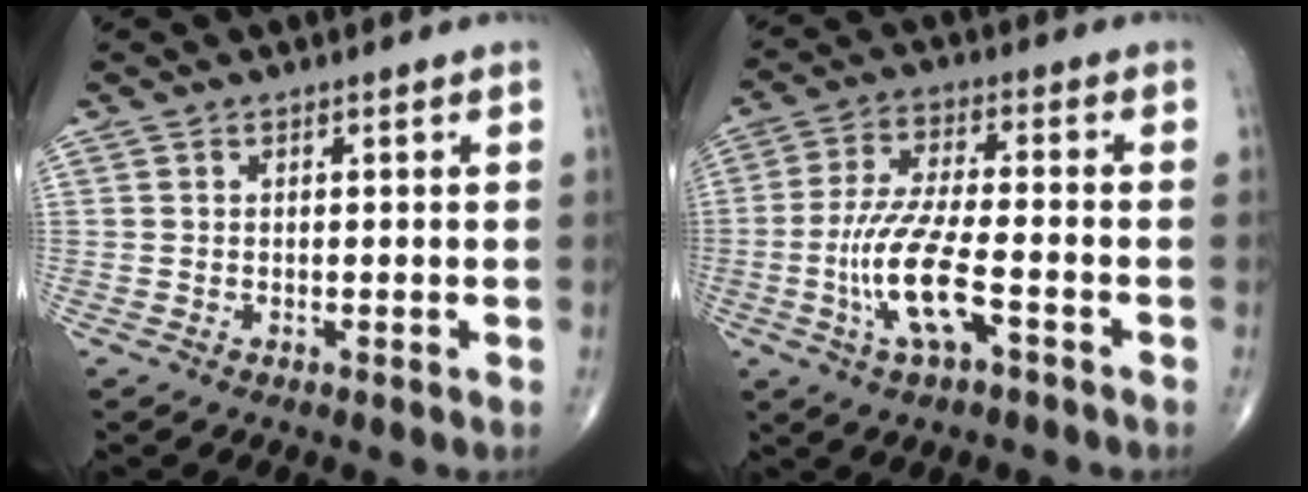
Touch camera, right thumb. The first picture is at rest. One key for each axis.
{"total": 11.6, "fx": -4.0, "fy": 3.5, "fz": 10.4, "tx": -0.222, "ty": 0.021, "tz": -0.074}